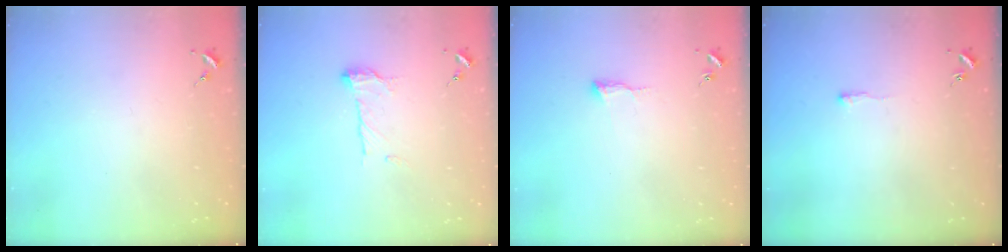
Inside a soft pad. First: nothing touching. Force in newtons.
{"total": 9.3, "press": 9.3, "slide": 0.2}
{"total": 7.5, "press": 7.5, "slide": 0.7}
{"total": 2.1, "press": 2.1, "slide": 0.4}